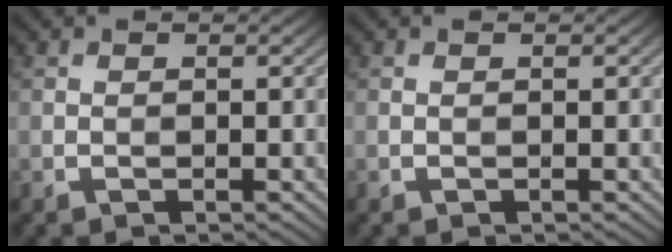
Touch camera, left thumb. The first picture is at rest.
{"total": 0.0}